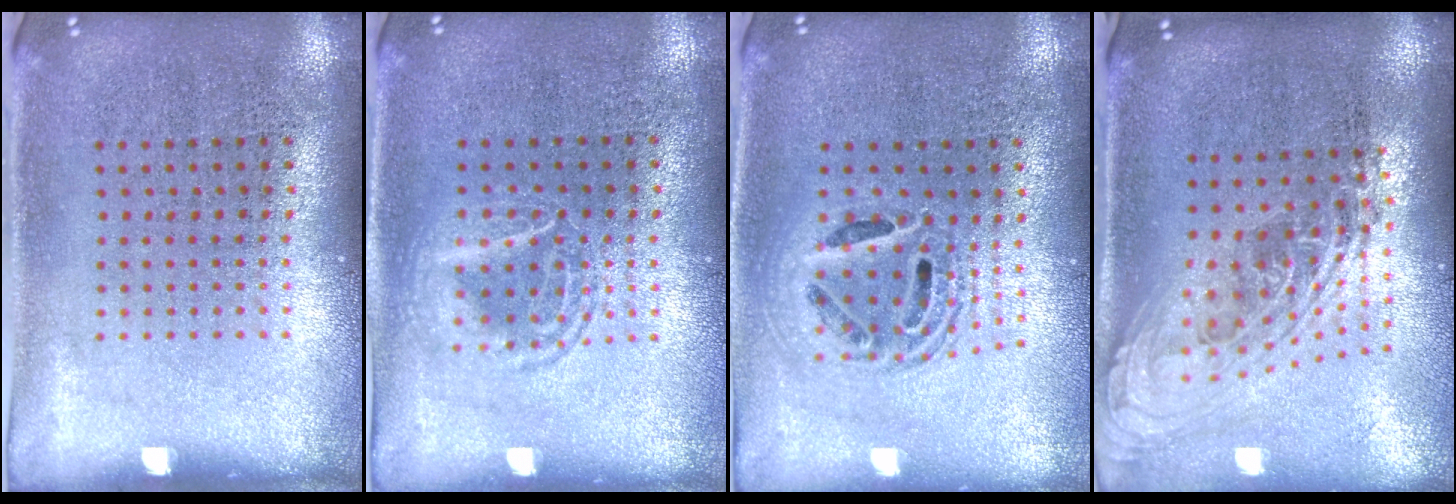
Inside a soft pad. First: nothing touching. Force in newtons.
{"total": 1.2, "press": 1.2, "slide": 0.1}
{"total": 1.6, "press": 1.3, "slide": 0.9}
{"total": 2.2, "press": 1.6, "slide": 1.4}